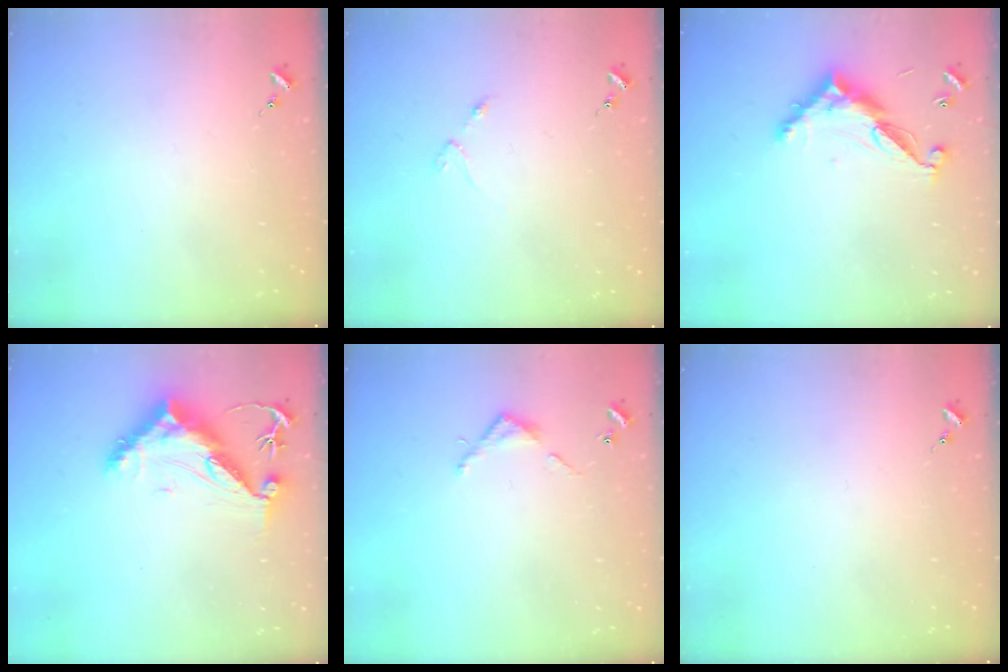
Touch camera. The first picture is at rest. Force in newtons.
{"total": 2.5, "press": 2.4, "slide": 0.4}
{"total": 11.5, "press": 11.5, "slide": 0.4}
{"total": 14.3, "press": 14.3, "slide": 0.8}
{"total": 3.7, "press": 3.7, "slide": 0.2}
{"total": 0.0}